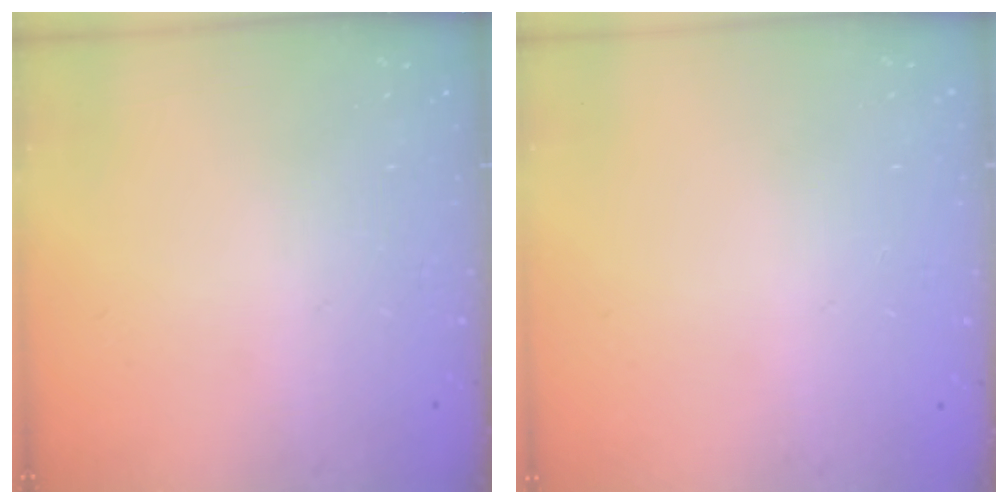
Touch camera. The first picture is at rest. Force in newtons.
{"total": 0.0}